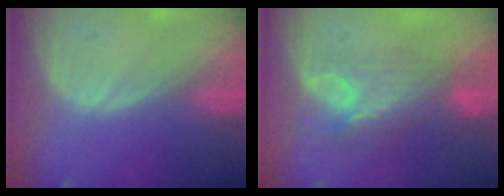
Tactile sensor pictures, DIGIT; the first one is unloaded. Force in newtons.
{"total": 7.5, "press": 6.6, "slide": 3.7}